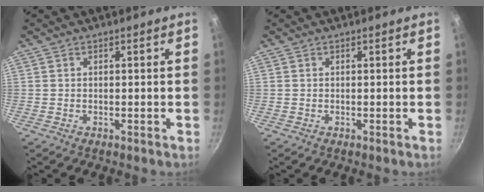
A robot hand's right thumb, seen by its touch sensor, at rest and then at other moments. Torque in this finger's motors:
{"motor_torque": [0.00, 0.00, 0.13, 0.12, 0.01]}